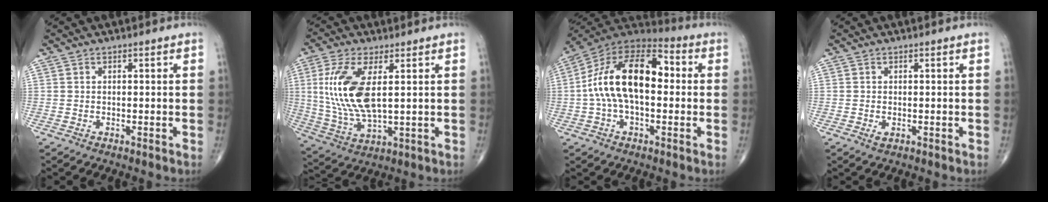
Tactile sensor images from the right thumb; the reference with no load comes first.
{"total": 13.9, "force": [2.6, 5.7, 12.4], "torque": [-0.275, -0.014, 0.061]}
{"total": 18.6, "force": [0.8, 10.0, 15.7], "torque": [-0.273, 0.044, 0.005]}
{"total": 1.0, "force": [-0.2, 0.6, 0.8], "torque": [-0.014, -0.002, -0.002]}